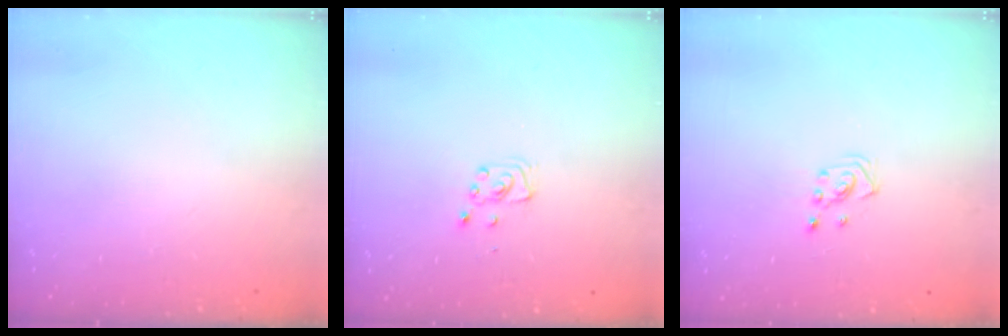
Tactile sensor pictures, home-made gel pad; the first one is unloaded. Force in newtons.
{"total": 4.1, "press": 4.1, "slide": 0.4}
{"total": 2.6, "press": 2.6, "slide": 0.3}